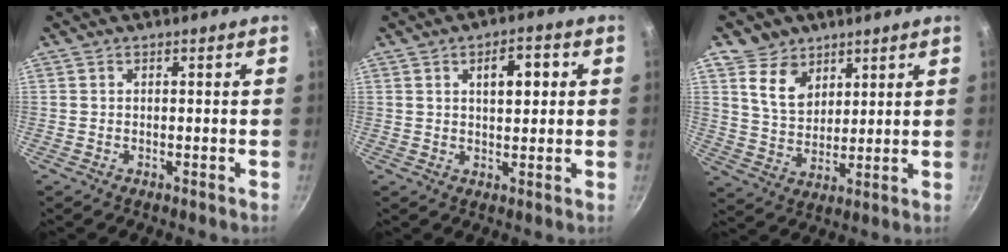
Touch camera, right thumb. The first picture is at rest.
{"total": 6.2, "force": [1.7, 3.1, 5.1], "torque": [-0.051, 0.001, 0.024]}
{"total": 8.4, "force": [4.7, 6.3, 3.1], "torque": [-0.019, -0.034, 0.088]}